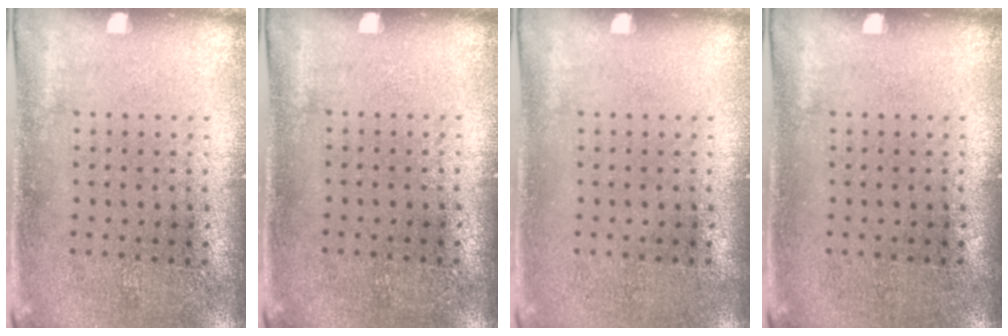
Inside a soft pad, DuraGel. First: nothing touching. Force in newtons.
{"total": 0.0}
{"total": 0.0}
{"total": 0.0}